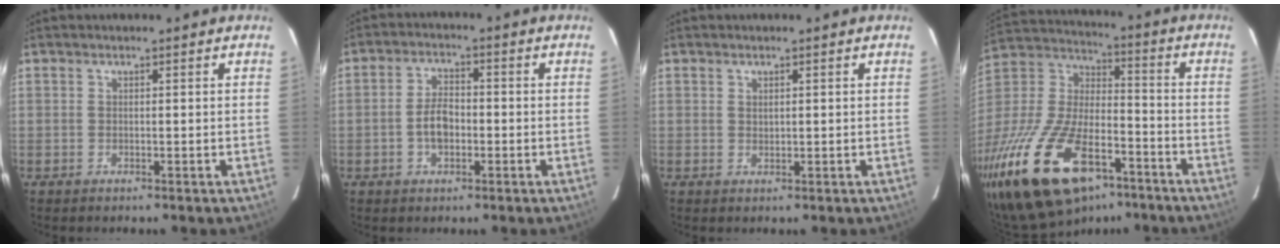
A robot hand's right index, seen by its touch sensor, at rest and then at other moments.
{"total": 5.3, "force": [-1.3, 3.1, 4.1], "torque": [-0.081, 0.009, -0.020]}
{"total": 0.7, "force": [0.4, 0.5, 0.3], "torque": [-0.005, 0.002, 0.010]}
{"total": 27.7, "force": [-16.9, 12.8, 17.9], "torque": [-0.365, -0.021, -0.282]}